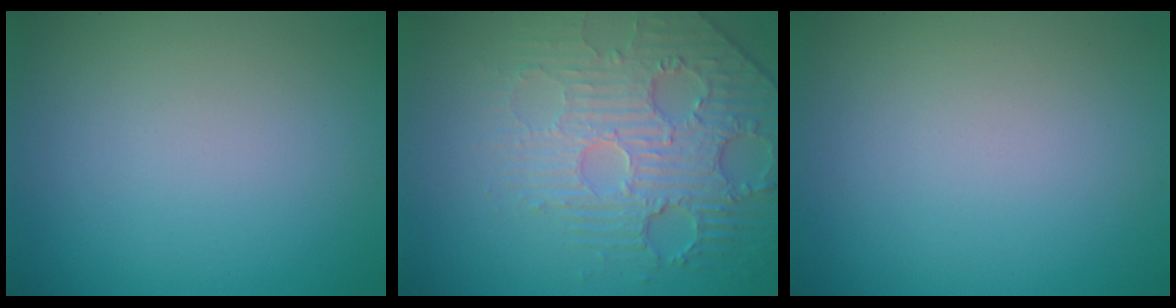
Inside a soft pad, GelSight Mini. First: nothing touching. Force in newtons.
{"total": 4.4, "press": 4.0, "slide": 1.7}
{"total": 0.0}